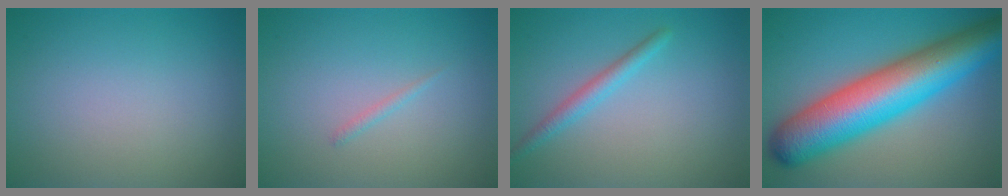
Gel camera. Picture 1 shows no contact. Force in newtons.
{"total": 0.6, "press": 0.6, "slide": 0.1}
{"total": 1.9, "press": 1.9, "slide": 0.2}
{"total": 12.5, "press": 12.5, "slide": 0.2}